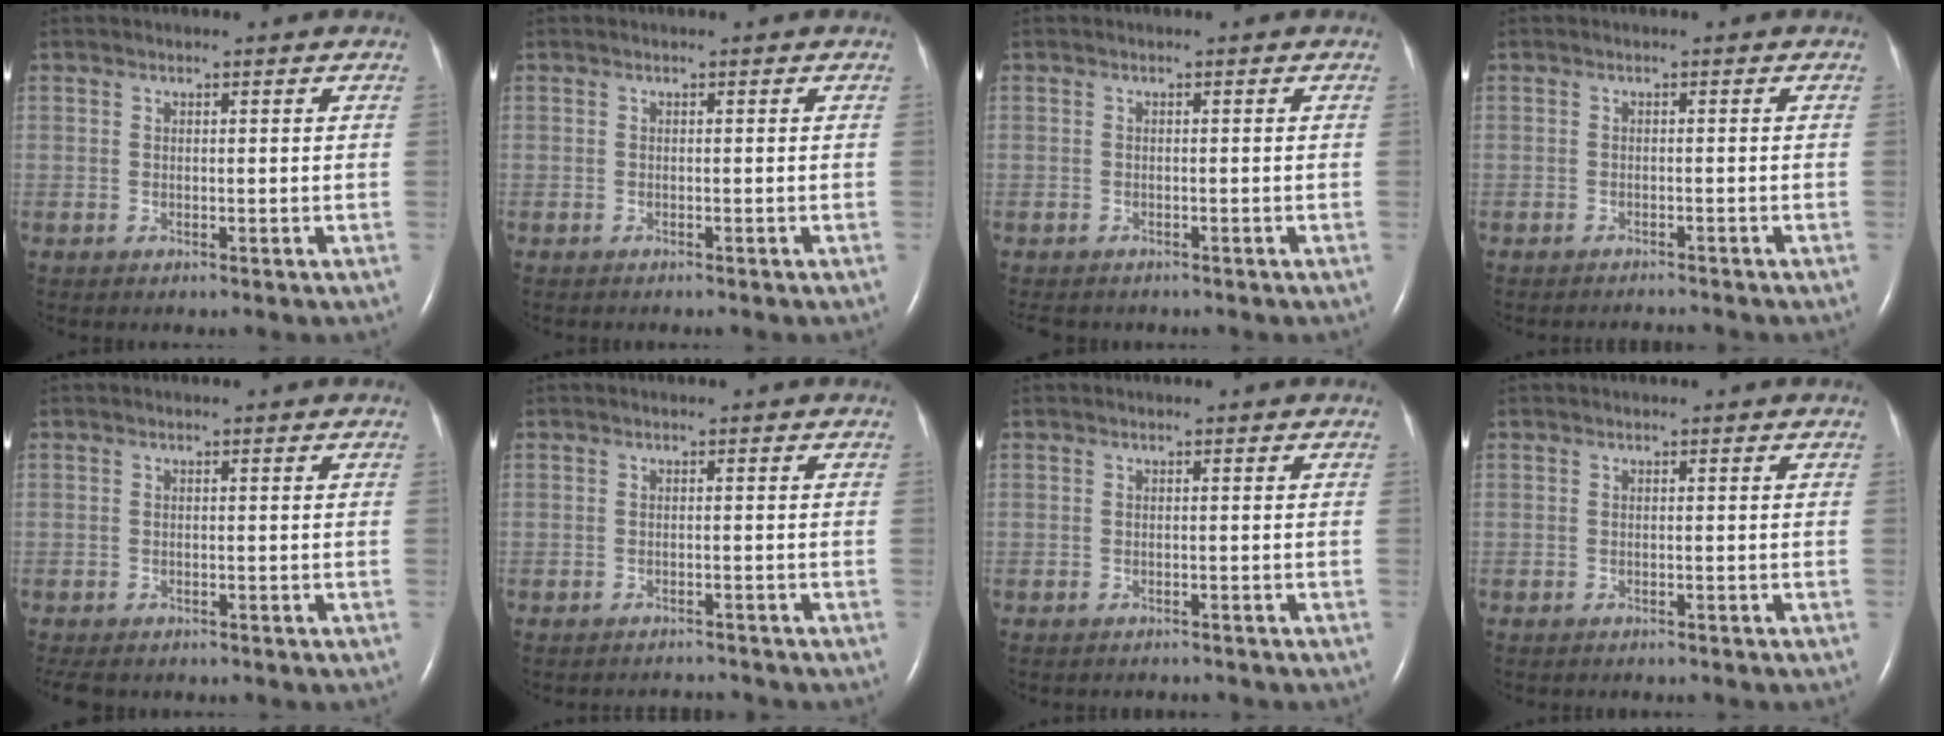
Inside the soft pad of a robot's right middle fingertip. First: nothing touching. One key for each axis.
{"total": 1.4, "fx": -1.2, "fy": 0.2, "fz": 0.7, "tx": -0.012, "ty": -0.002, "tz": -0.012}
{"total": 4.5, "fx": -3.8, "fy": 1.8, "fz": 1.5, "tx": -0.021, "ty": -0.005, "tz": -0.050}
{"total": 2.6, "fx": -2.6, "fy": -0.4, "fz": 0.1, "tx": 0.000, "ty": -0.011, "tz": -0.035}
{"total": 5.2, "fx": -4.4, "fy": 1.9, "fz": 2.1, "tx": -0.031, "ty": -0.007, "tz": -0.061}
{"total": 3.1, "fx": -3.1, "fy": -0.2, "fz": -0.4, "tx": 0.007, "ty": -0.010, "tz": -0.043}
{"total": 3.4, "fx": -3.3, "fy": 0.5, "fz": 0.6, "tx": -0.007, "ty": -0.006, "tz": -0.041}
{"total": 3.5, "fx": -3.2, "fy": 0.7, "fz": 1.3, "tx": -0.018, "ty": -0.005, "tz": -0.038}